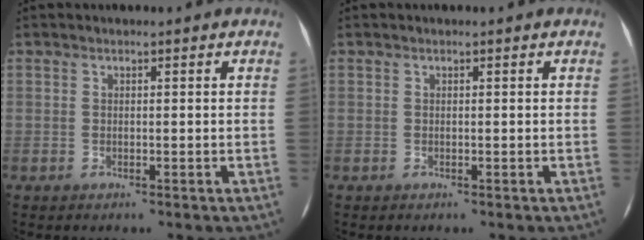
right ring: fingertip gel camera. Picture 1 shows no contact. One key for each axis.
{"total": 0.0}